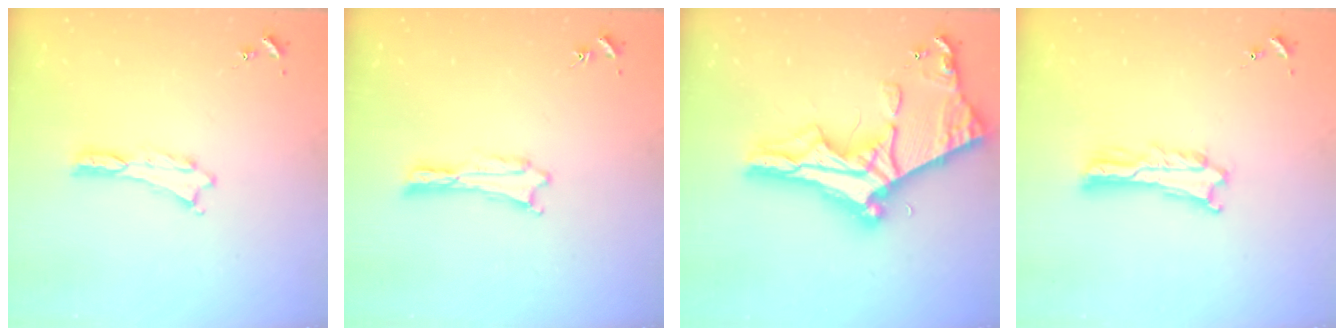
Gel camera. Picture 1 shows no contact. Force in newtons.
{"total": 0.0}
{"total": 12.1, "press": 12.0, "slide": 1.4}
{"total": 2.0, "press": 2.0, "slide": 0.3}